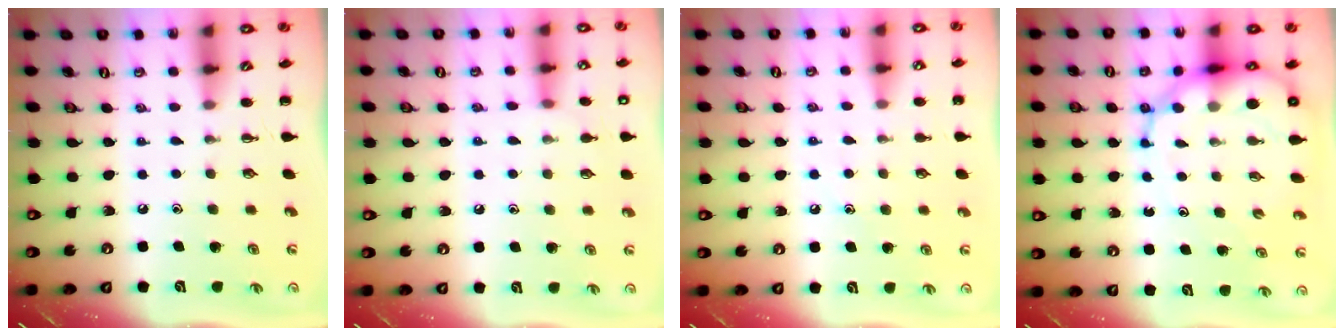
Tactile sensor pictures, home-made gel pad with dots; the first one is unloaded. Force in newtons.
{"total": 8.9, "press": 8.7, "slide": 2.0}
{"total": 8.2, "press": 8.0, "slide": 1.8}
{"total": 13.3, "press": 12.8, "slide": 3.5}